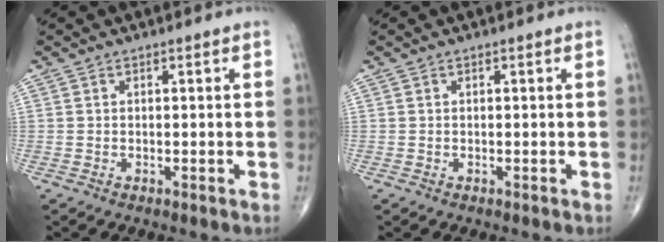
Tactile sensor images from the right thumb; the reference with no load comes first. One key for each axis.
{"total": 0.0}